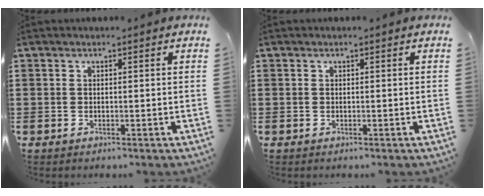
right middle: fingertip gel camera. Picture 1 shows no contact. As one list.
[{"total": 0.0}]